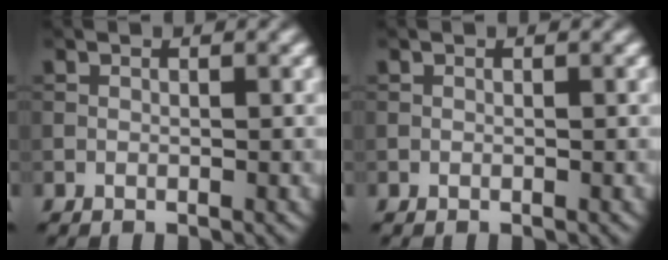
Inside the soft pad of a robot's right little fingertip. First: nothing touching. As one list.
[{"total": 0.0}]